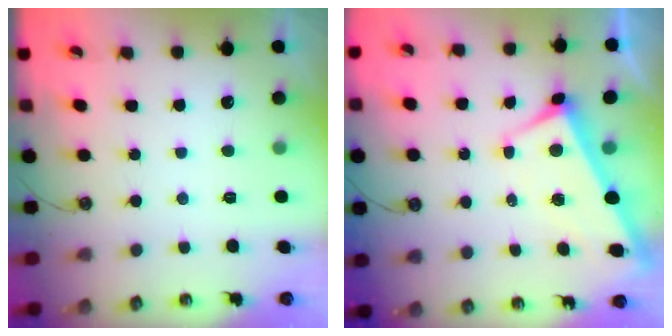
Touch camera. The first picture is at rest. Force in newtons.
{"total": 2.9, "press": 2.8, "slide": 0.9}